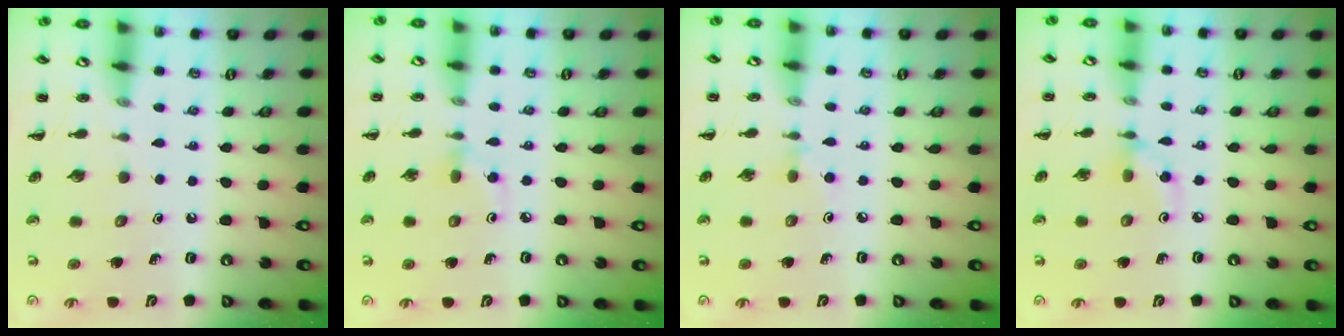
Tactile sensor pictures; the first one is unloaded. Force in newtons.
{"total": 2.8, "press": 2.6, "slide": 1.0}
{"total": 2.2, "press": 2.0, "slide": 0.8}
{"total": 3.8, "press": 3.7, "slide": 0.8}